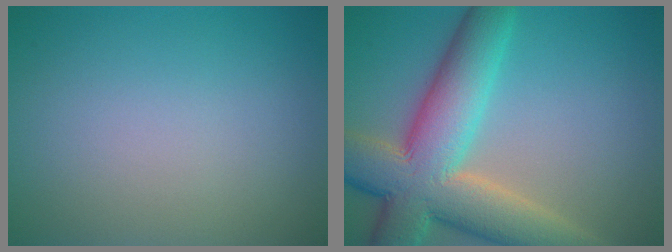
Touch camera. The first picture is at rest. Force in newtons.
{"total": 11.5, "press": 11.5, "slide": 0.7}